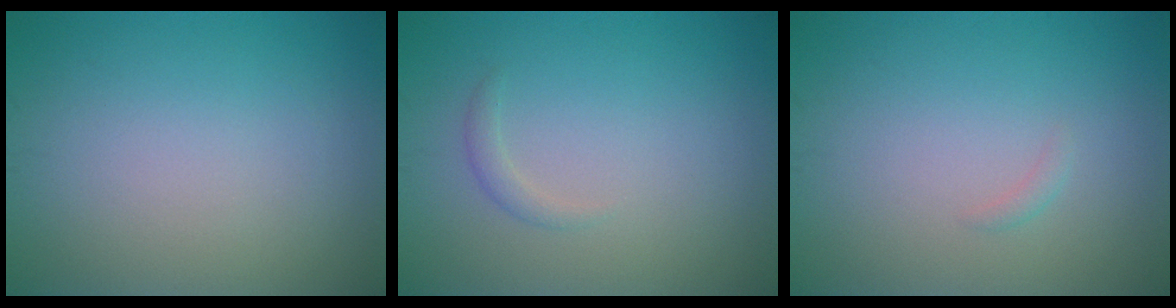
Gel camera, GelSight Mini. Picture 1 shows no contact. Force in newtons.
{"total": 0.9, "press": 0.9, "slide": 0.1}
{"total": 0.5, "press": 0.5, "slide": 0.1}